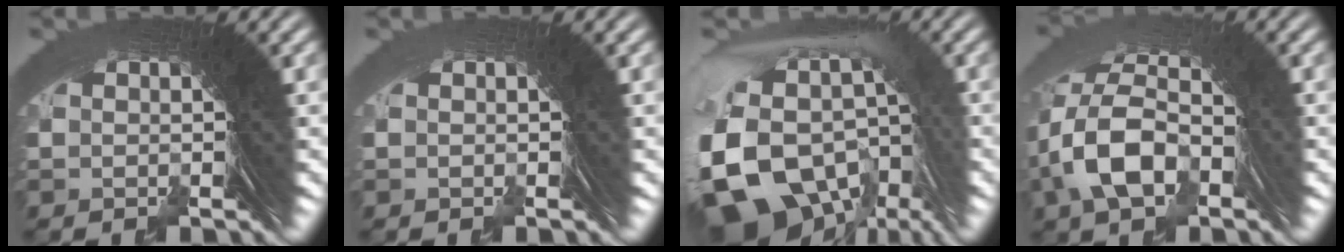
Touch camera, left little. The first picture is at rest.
{"total": 1.0, "force": [-0.4, -0.7, -0.7], "torque": [0.016, 0.005, -0.008]}
{"total": 13.7, "force": [-2.4, 10.7, 8.2], "torque": [-0.220, -0.052, -0.023]}
{"total": 7.1, "force": [0.6, 5.2, 4.8], "torque": [-0.120, 0.006, 0.007]}